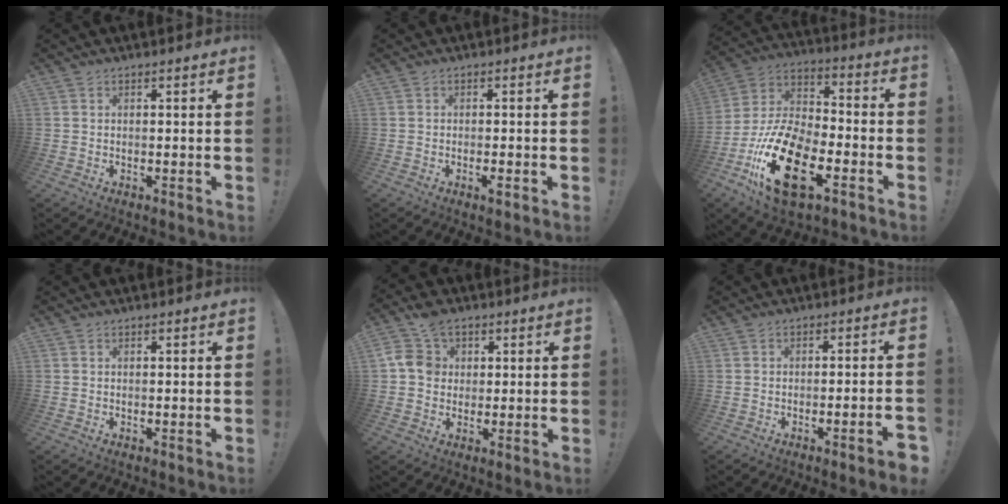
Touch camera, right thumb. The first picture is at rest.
{"total": 1.6, "force": [-0.9, 0.0, 1.4], "torque": [-0.019, -0.001, -0.015]}
{"total": 22.3, "force": [-10.0, 11.3, 16.4], "torque": [-0.326, 0.056, -0.166]}
{"total": 0.0}
{"total": 9.5, "force": [3.3, 7.9, 4.1], "torque": [-0.067, -0.003, 0.068]}
{"total": 4.6, "force": [-2.2, -0.1, 4.1], "torque": [-0.062, 0.002, -0.031]}